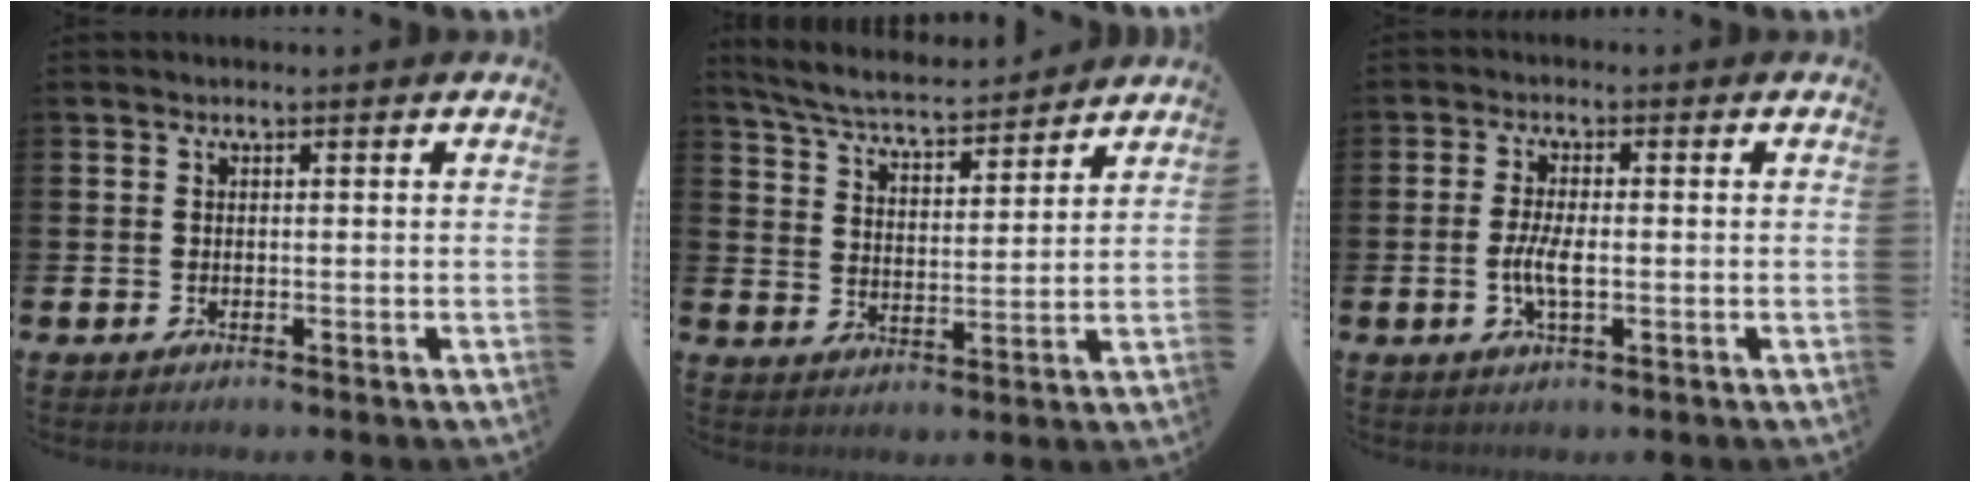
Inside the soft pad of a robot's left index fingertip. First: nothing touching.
{"total": 6.0, "force": [5.7, 0.8, 1.5], "torque": [-0.056, -0.038, 0.098]}
{"total": 3.7, "force": [-0.6, 1.3, 3.4], "torque": [-0.061, -0.004, -0.016]}